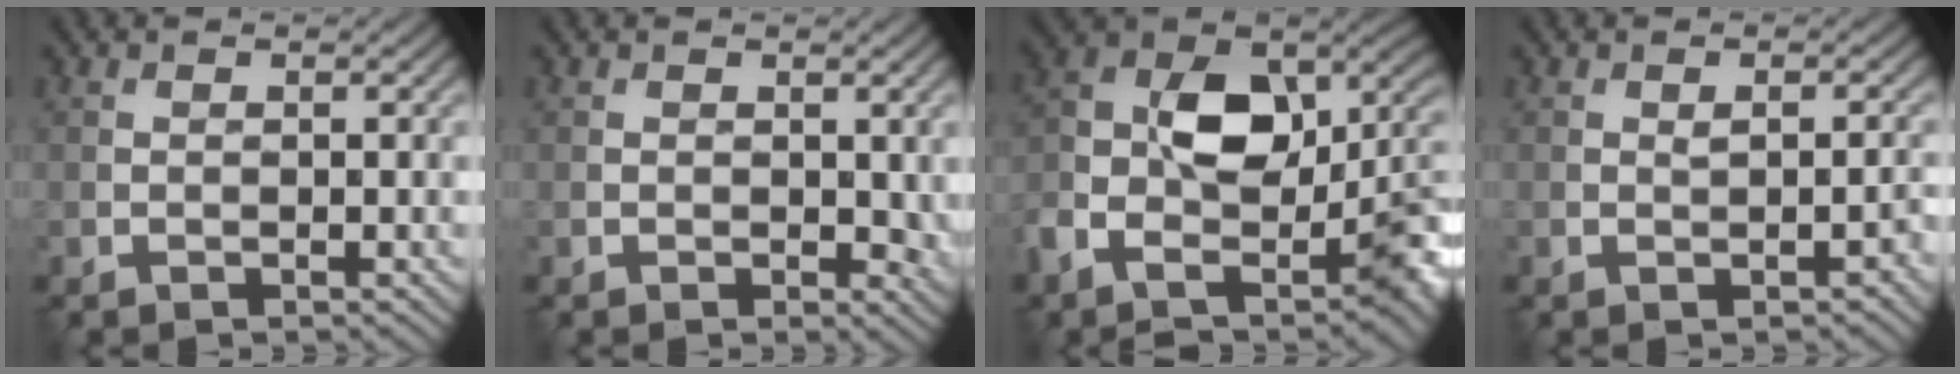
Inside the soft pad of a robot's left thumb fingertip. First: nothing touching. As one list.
[{"total": 2.1, "force": [0.3, 1.3, 1.6], "torque": [-0.023, -0.007, 0.007]}, {"total": 15.0, "force": [-3.1, 9.8, 10.9], "torque": [-0.181, -0.007, -0.054]}, {"total": 1.3, "force": [0.0, 0.3, 1.2], "torque": [-0.021, 0.001, 0.000]}]